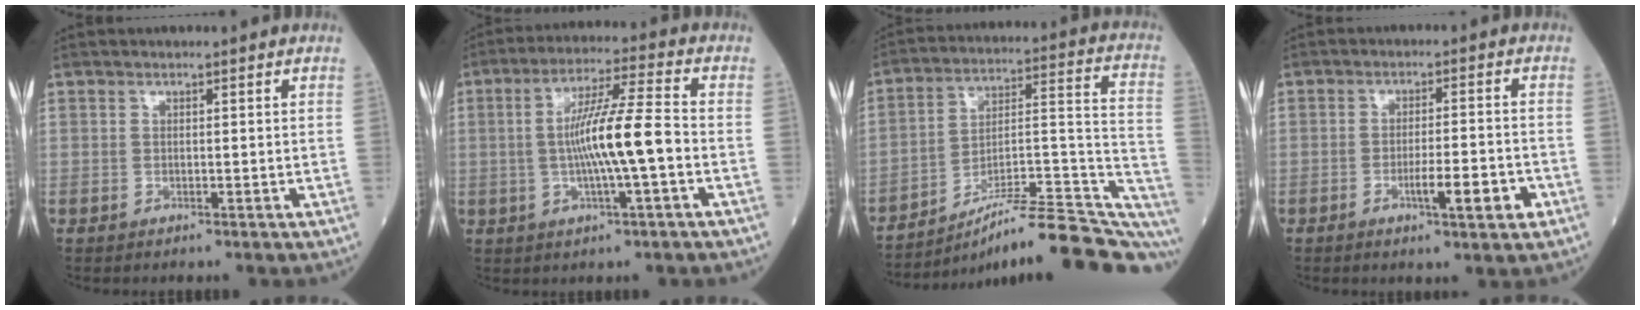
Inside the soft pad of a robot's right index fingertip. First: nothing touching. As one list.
[{"total": 10.4, "force": [-1.3, 0.1, 10.3], "torque": [-0.186, 0.008, -0.030]}, {"total": 24.4, "force": [-20.7, 2.1, 12.8], "torque": [-0.108, 0.027, -0.302]}, {"total": 6.4, "force": [-2.6, 0.6, 5.8], "torque": [-0.090, -0.004, -0.039]}]